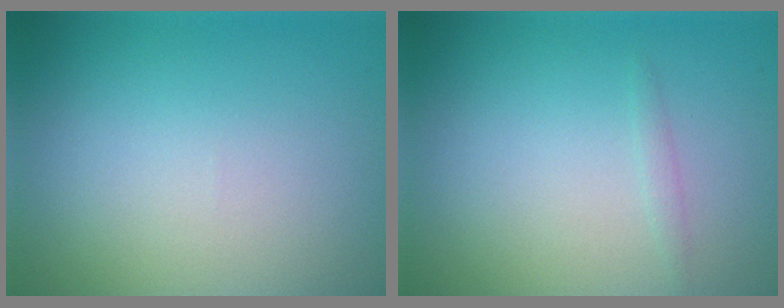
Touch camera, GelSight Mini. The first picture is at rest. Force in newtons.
{"total": 0.5, "press": 0.5, "slide": 0.0}